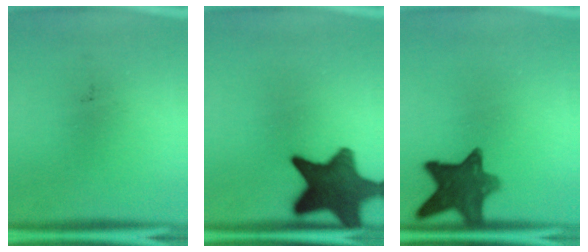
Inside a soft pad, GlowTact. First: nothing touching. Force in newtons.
{"total": 14.3}
{"total": 10.5}